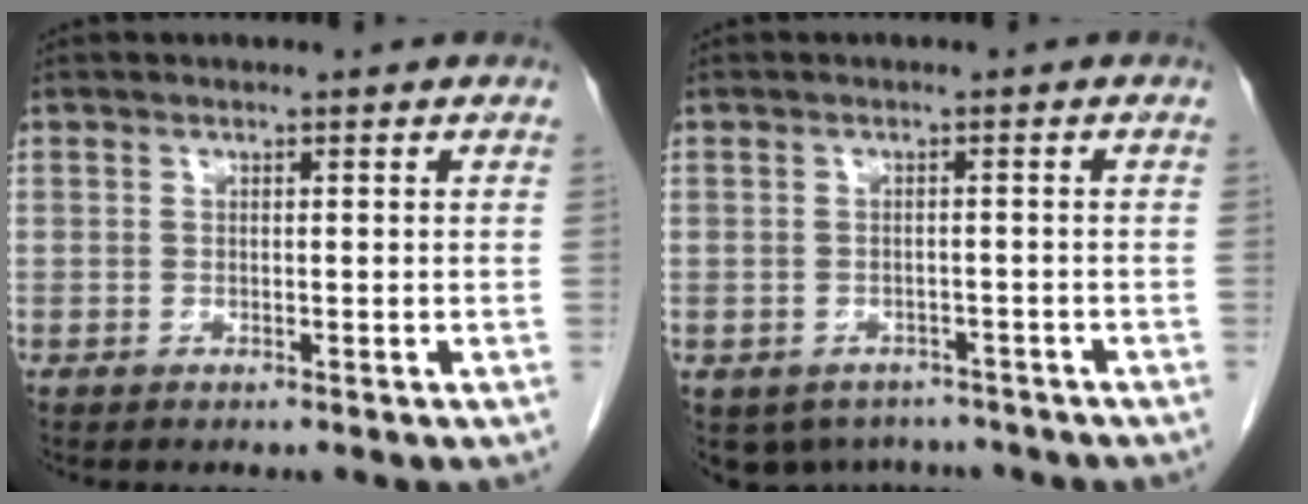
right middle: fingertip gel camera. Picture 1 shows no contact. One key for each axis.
{"total": 6.3, "fx": -5.0, "fy": 3.6, "fz": 0.7, "tx": -0.002, "ty": 0.007, "tz": -0.064}